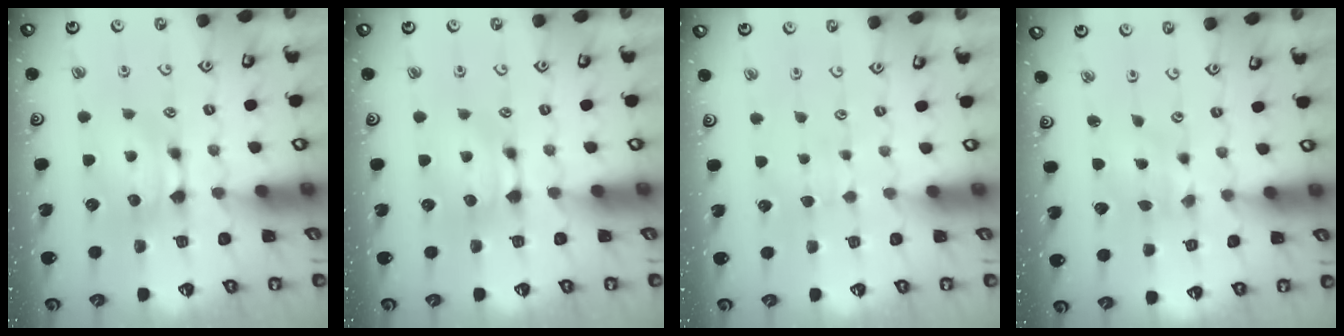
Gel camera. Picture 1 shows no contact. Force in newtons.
{"total": 0.6, "press": 0.2, "slide": 0.6}
{"total": 2.8, "press": 2.8, "slide": 0.2}
{"total": 1.7, "press": 1.3, "slide": 1.0}